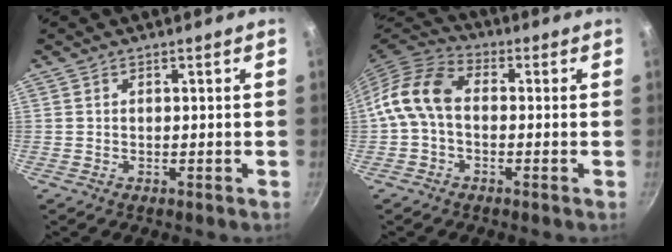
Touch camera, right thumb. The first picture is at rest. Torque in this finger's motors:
{"motor_torque": [0.40, 1.44, 0.36, -0.44, 0.28]}